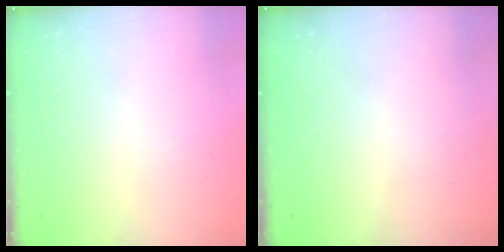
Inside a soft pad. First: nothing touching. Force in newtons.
{"total": 0.0}